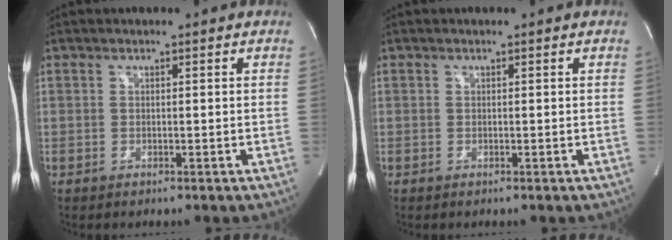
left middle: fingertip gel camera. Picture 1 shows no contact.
{"total": 0.0}